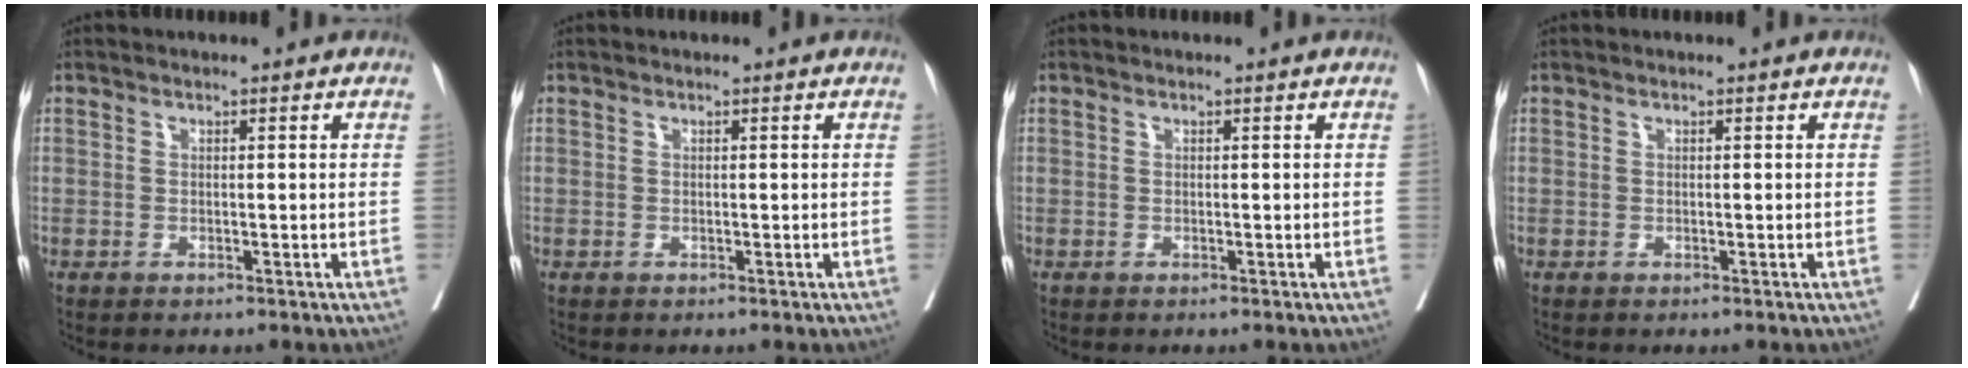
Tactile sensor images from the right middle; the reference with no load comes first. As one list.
[{"total": 0.0}, {"total": 0.0}, {"total": 0.0}]